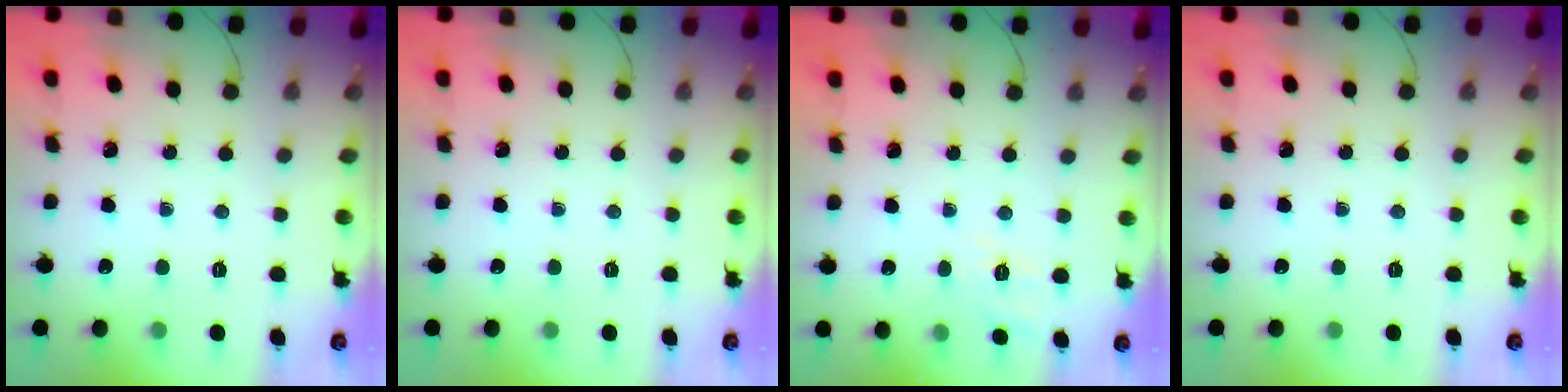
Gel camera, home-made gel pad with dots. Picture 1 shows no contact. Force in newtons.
{"total": 0.0}
{"total": 4.2, "press": 3.6, "slide": 2.2}
{"total": 0.0}